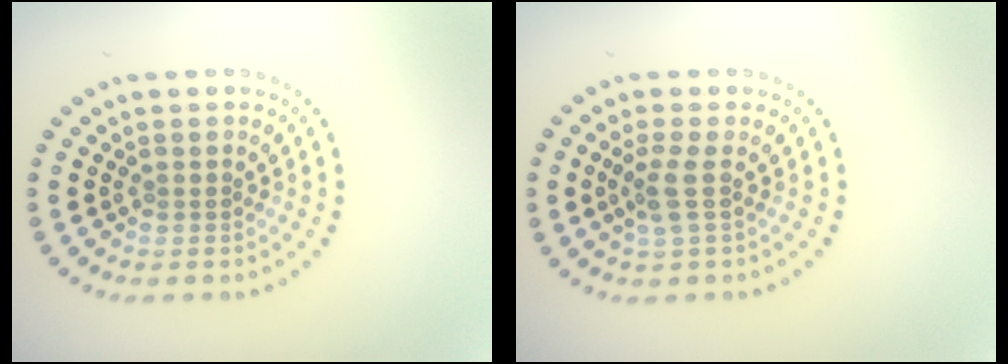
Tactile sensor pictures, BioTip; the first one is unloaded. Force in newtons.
{"total": 1.8, "press": 1.3, "slide": 1.1}